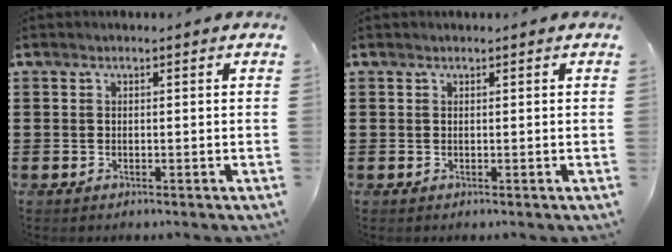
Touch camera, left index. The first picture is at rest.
{"total": 0.0}